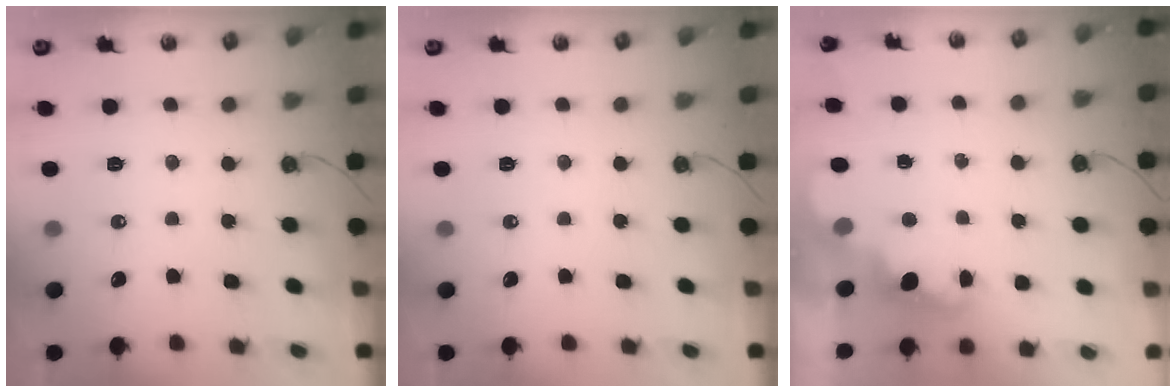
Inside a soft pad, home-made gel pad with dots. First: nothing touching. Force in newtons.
{"total": 0.0}
{"total": 2.3, "press": 2.3, "slide": 0.5}